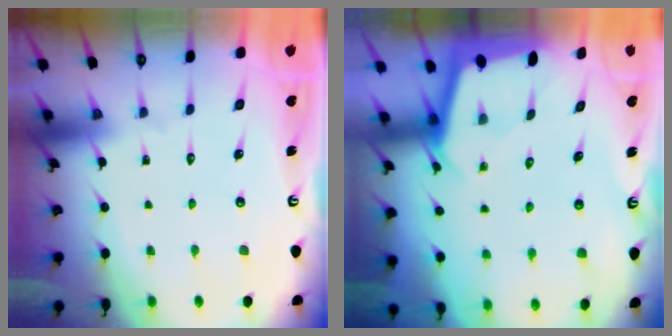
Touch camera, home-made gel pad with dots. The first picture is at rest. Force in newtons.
{"total": 2.1, "press": 2.1, "slide": 0.2}